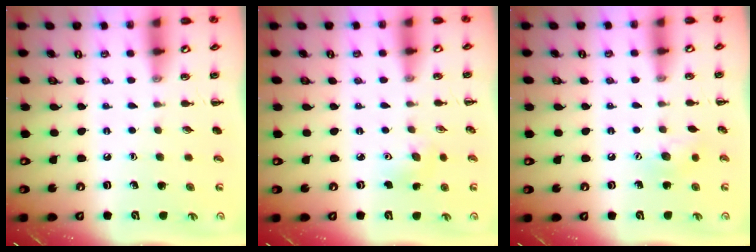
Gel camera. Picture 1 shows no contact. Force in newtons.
{"total": 5.1, "press": 4.9, "slide": 1.3}
{"total": 7.3, "press": 7.2, "slide": 1.1}